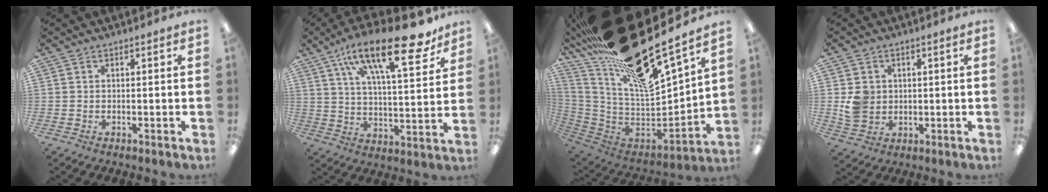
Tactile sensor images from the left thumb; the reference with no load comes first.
{"total": 23.7, "force": [14.4, 8.0, 17.1], "torque": [-0.259, -0.077, 0.231]}
{"total": 28.2, "force": [20.3, 6.9, 18.3], "torque": [-0.279, -0.160, 0.342]}
{"total": 5.1, "force": [0.9, 4.6, 2.0], "torque": [-0.020, 0.002, 0.017]}